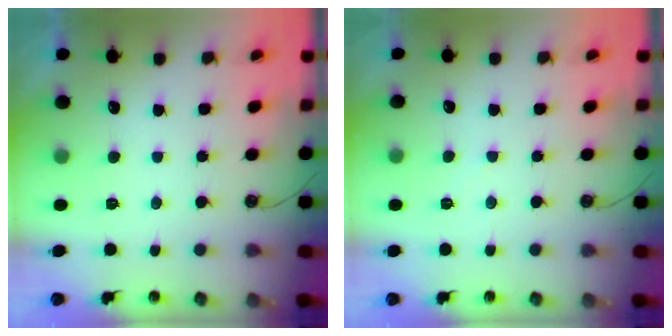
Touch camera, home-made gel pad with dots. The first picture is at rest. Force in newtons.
{"total": 3.5, "press": 3.5, "slide": 0.5}